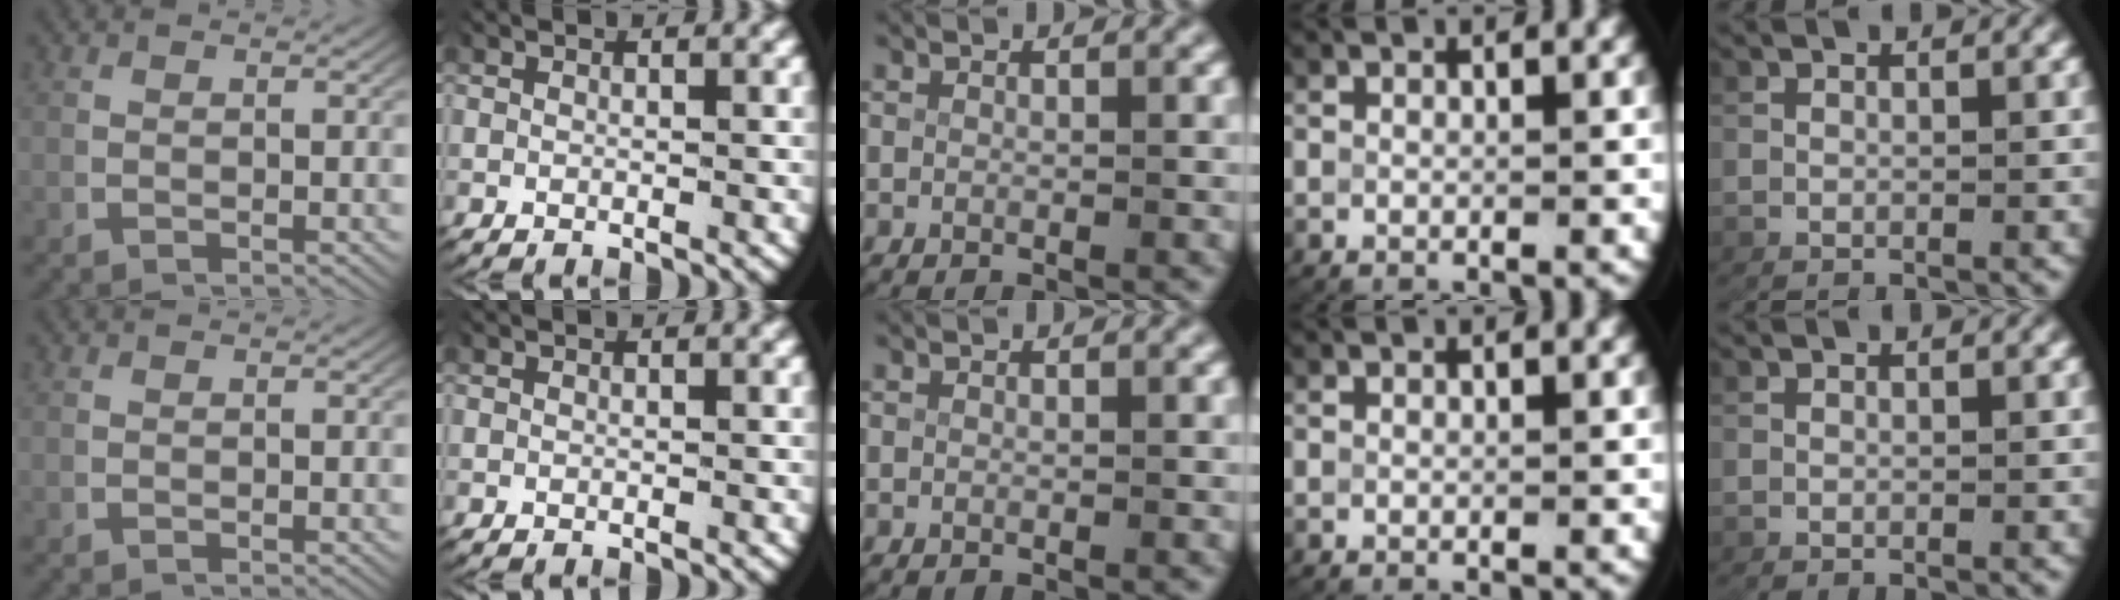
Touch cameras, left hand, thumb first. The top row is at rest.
{}